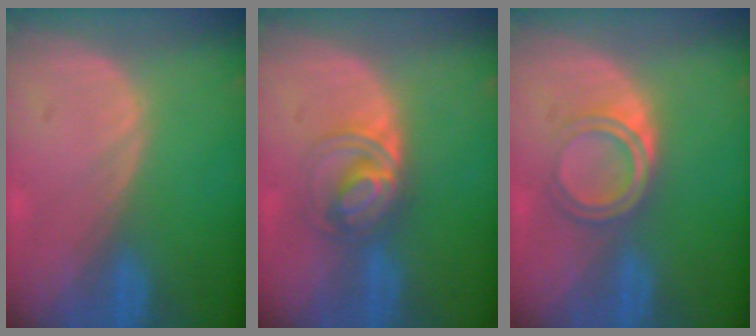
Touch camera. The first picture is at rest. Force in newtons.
{"total": 6.0, "press": 5.6, "slide": 2.3}
{"total": 4.2, "press": 4.2, "slide": 0.3}